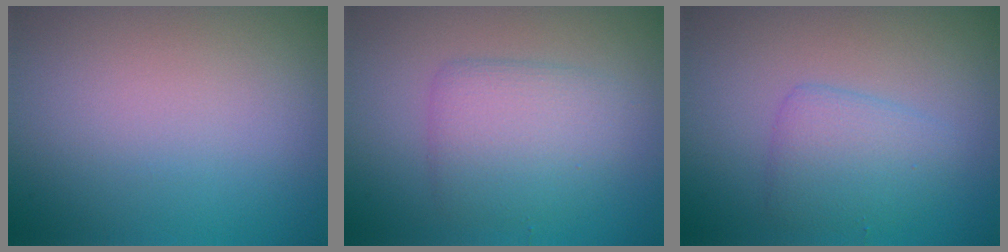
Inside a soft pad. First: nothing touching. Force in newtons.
{"total": 3.8, "press": 3.8, "slide": 0.2}
{"total": 2.8, "press": 2.8, "slide": 0.1}